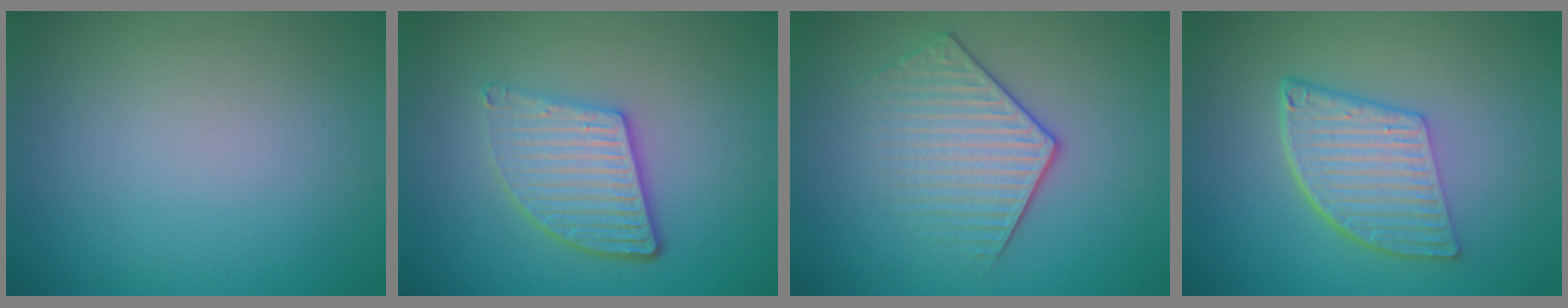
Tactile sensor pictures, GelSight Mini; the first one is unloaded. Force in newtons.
{"total": 4.5, "press": 3.5, "slide": 2.9}
{"total": 3.5, "press": 3.1, "slide": 1.8}
{"total": 6.2, "press": 4.2, "slide": 4.5}